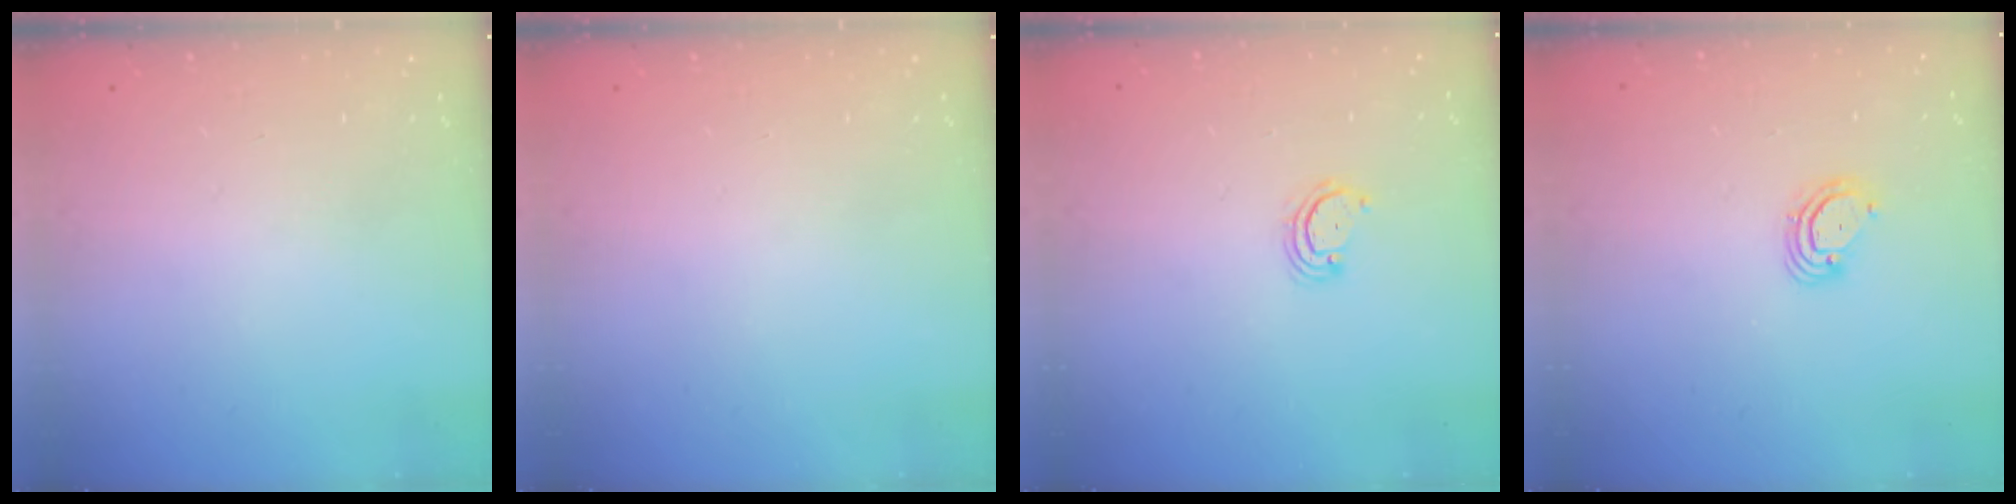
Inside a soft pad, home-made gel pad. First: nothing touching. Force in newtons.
{"total": 0.0}
{"total": 2.9, "press": 2.8, "slide": 0.4}
{"total": 4.4, "press": 4.4, "slide": 0.4}